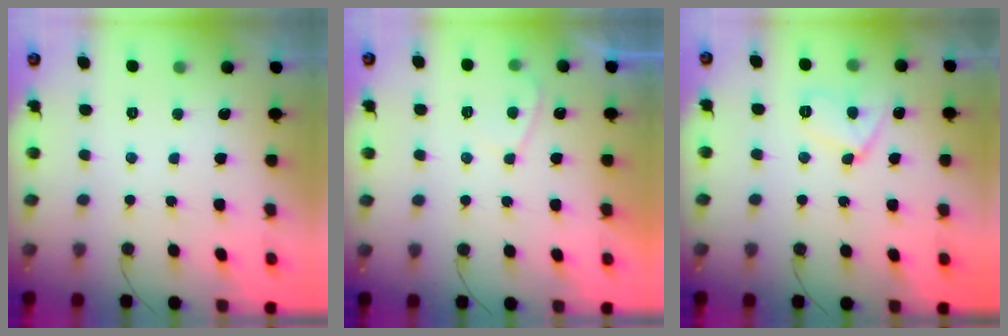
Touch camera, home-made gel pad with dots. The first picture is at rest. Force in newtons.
{"total": 2.2, "press": 2.2, "slide": 0.5}
{"total": 9.1, "press": 8.9, "slide": 1.8}